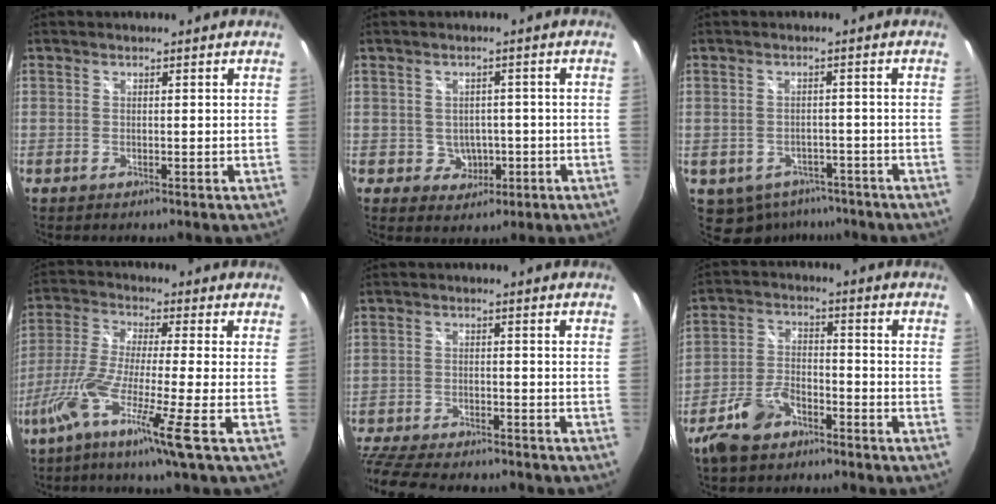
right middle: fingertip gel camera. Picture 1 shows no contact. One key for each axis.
{"total": 3.9, "fx": -0.8, "fy": 3.7, "fz": 1.1, "tx": -0.026, "ty": 0.007, "tz": -0.002}
{"total": 7.6, "fx": -4.8, "fy": 5.3, "fz": 2.5, "tx": -0.057, "ty": -0.003, "tz": -0.052}
{"total": 11.4, "fx": -6.0, "fy": -1.3, "fz": 9.6, "tx": -0.200, "ty": -0.016, "tz": -0.121}
{"total": 16.3, "fx": -13.7, "fy": 5.1, "fz": 7.1, "tx": -0.179, "ty": -0.025, "tz": -0.223}
{"total": 9.2, "fx": -6.6, "fy": 4.3, "fz": 4.8, "tx": -0.110, "ty": 0.007, "tz": -0.123}